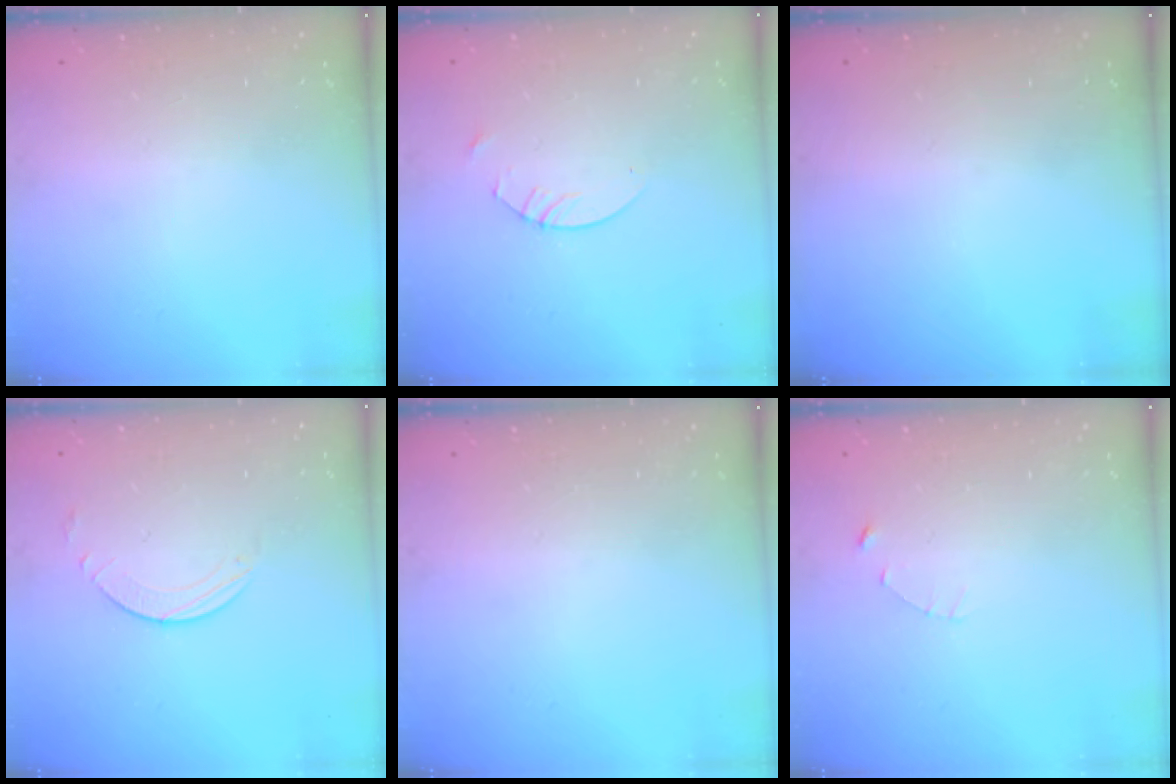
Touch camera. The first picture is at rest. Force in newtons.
{"total": 2.4, "press": 2.4, "slide": 0.1}
{"total": 0.0}
{"total": 3.2, "press": 3.2, "slide": 0.3}
{"total": 0.0}
{"total": 1.2, "press": 1.1, "slide": 0.2}